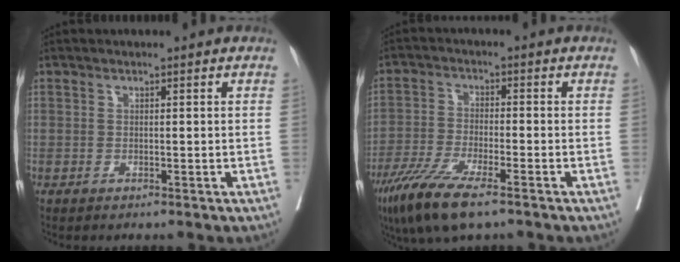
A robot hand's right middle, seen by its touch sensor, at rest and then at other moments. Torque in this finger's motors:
{"motor_torque": [1.18, -0.96, 0.21, 0.14]}